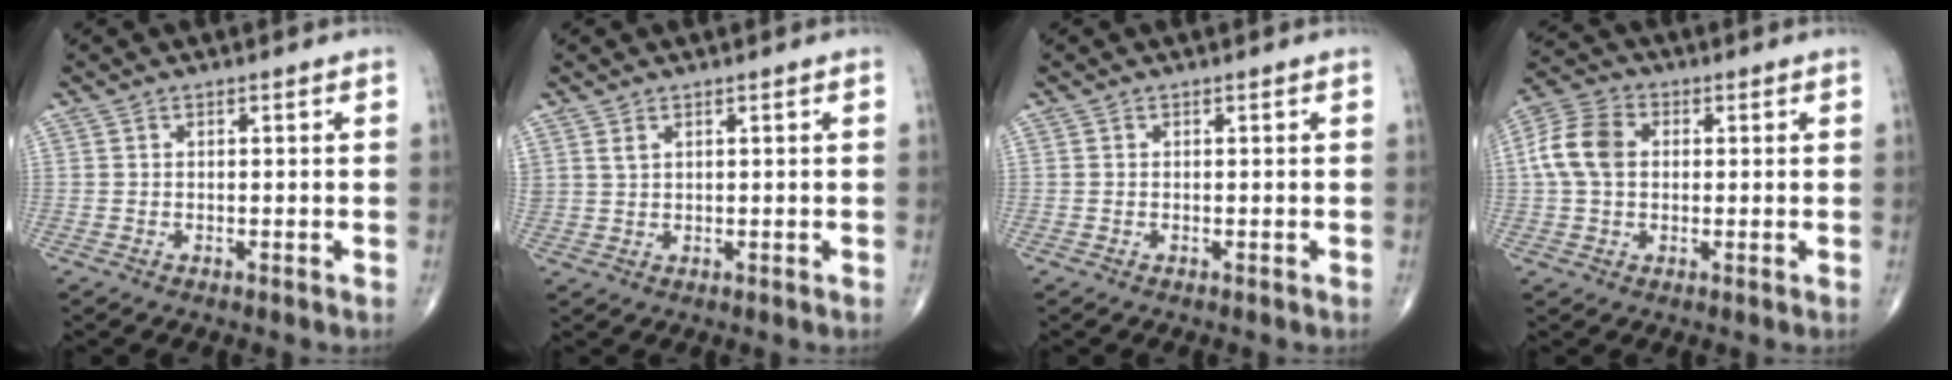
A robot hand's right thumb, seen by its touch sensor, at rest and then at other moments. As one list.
[{"total": 1.5, "force": [1.0, 0.7, 0.9], "torque": [-0.015, -0.002, 0.026]}, {"total": 0.0}, {"total": 9.1, "force": [1.0, 6.6, 6.2], "torque": [-0.126, 0.022, 0.012]}]